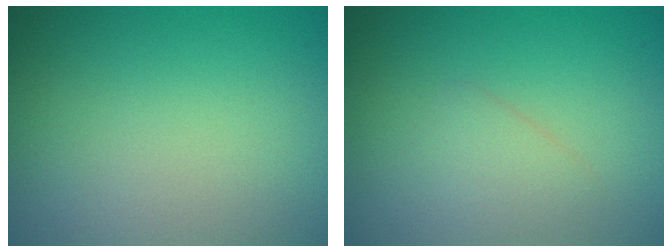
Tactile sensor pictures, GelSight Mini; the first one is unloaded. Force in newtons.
{"total": 1.5, "press": 1.5, "slide": 0.0}